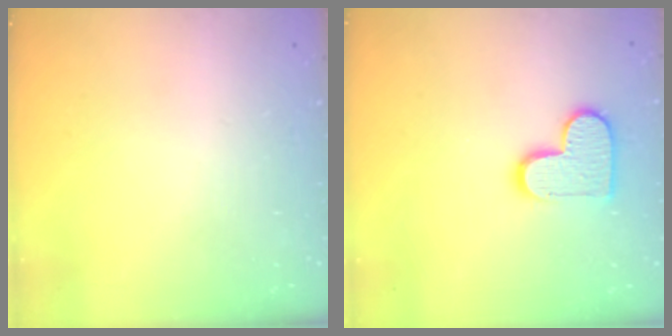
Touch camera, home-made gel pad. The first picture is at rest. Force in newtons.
{"total": 11.9, "press": 11.9, "slide": 0.6}